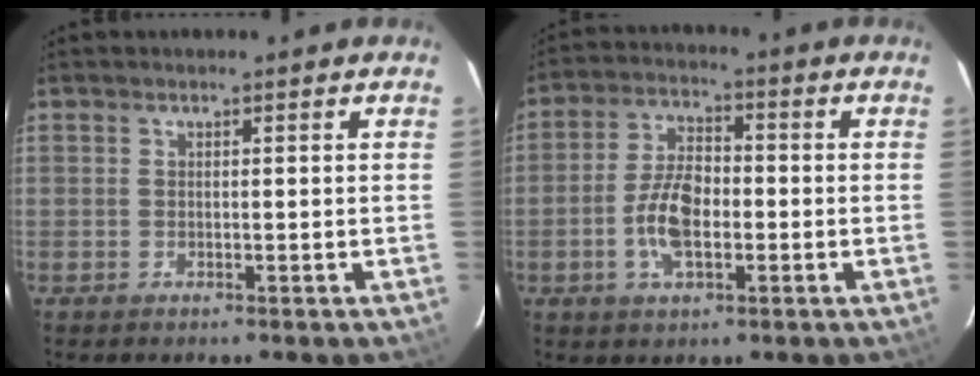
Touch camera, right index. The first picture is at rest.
{"total": 8.3, "force": [-1.9, 4.4, 6.8], "torque": [-0.136, 0.007, -0.033]}